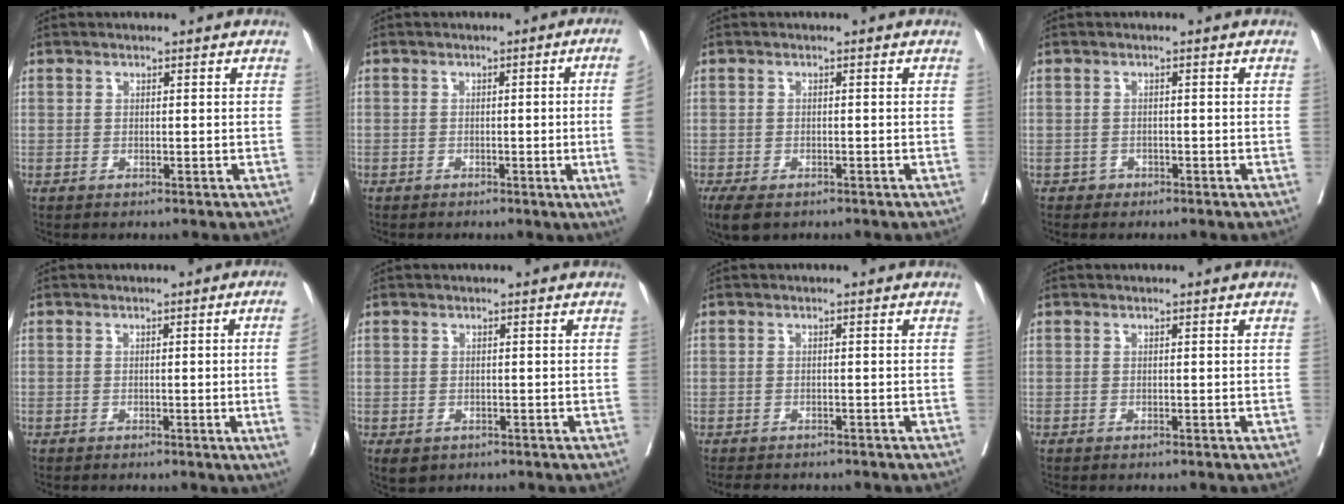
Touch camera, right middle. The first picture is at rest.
{"total": 7.2, "force": [-1.2, -2.1, 6.8], "torque": [-0.066, -0.014, -0.021]}
{"total": 5.0, "force": [-3.5, 2.4, 2.7], "torque": [-0.046, -0.011, -0.052]}
{"total": 1.0, "force": [-0.7, 0.7, -0.1], "torque": [0.001, 0.004, -0.013]}
{"total": 4.9, "force": [-0.8, -1.7, 4.5], "torque": [-0.048, -0.010, -0.013]}
{"total": 2.9, "force": [-1.8, 2.0, 1.1], "torque": [-0.016, -0.003, -0.020]}
{"total": 5.5, "force": [-4.8, 2.0, 1.8], "torque": [-0.023, -0.003, -0.063]}
{"total": 1.1, "force": [-1.0, 0.2, 0.4], "torque": [-0.007, -0.002, -0.015]}